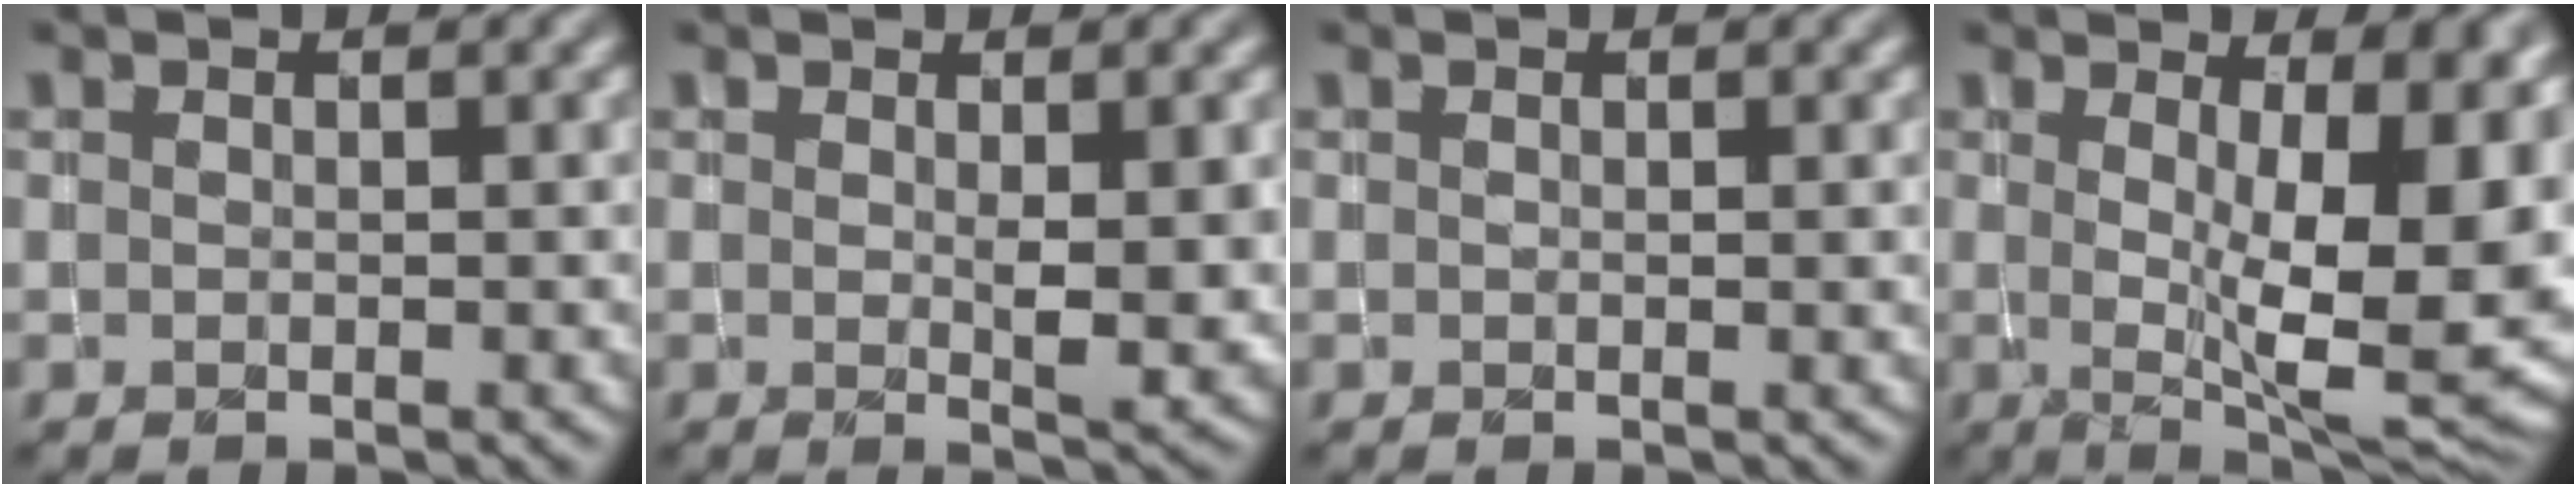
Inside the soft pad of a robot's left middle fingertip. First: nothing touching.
{"total": 3.7, "force": [0.5, 0.8, 3.6], "torque": [-0.056, -0.005, 0.013]}
{"total": 0.5, "force": [0.1, 0.2, 0.5], "torque": [-0.005, 0.001, 0.001]}
{"total": 15.0, "force": [1.2, 5.7, 13.9], "torque": [-0.145, -0.003, 0.027]}